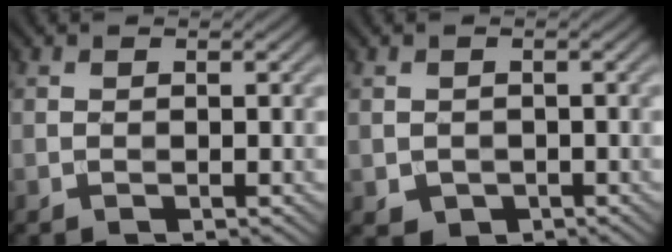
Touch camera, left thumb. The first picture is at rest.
{"total": 1.8, "force": [-0.5, 1.6, 0.6], "torque": [-0.019, -0.012, -0.006]}